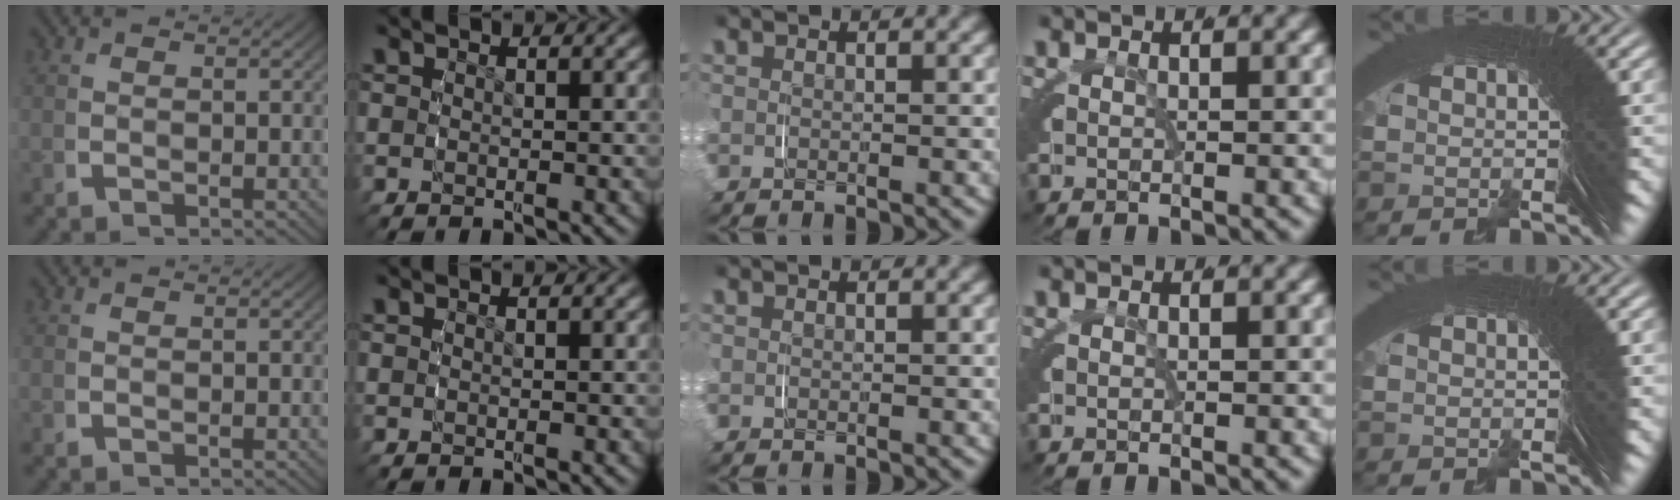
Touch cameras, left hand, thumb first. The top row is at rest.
{}